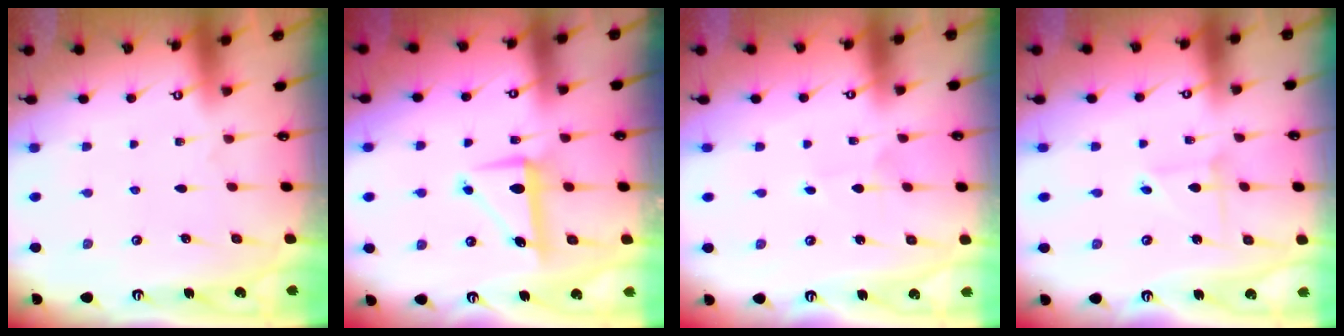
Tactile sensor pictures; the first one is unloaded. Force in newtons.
{"total": 7.3, "press": 7.3, "slide": 1.0}
{"total": 1.5, "press": 1.5, "slide": 0.1}
{"total": 2.6, "press": 2.6, "slide": 0.2}